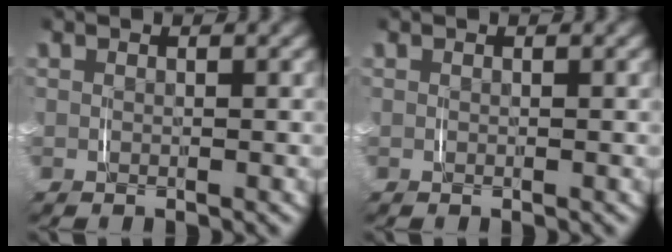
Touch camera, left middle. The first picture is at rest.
{"total": 0.0}